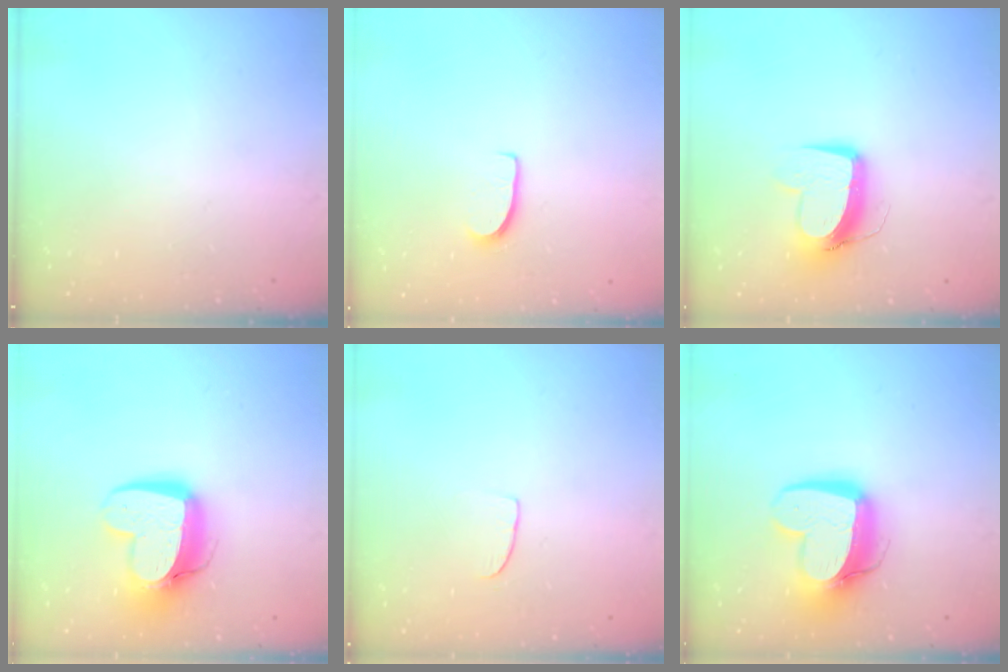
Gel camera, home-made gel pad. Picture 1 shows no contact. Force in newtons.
{"total": 5.8, "press": 5.7, "slide": 0.5}
{"total": 11.4, "press": 11.3, "slide": 1.5}
{"total": 15.5, "press": 15.5, "slide": 1.2}
{"total": 5.4, "press": 5.3, "slide": 0.4}
{"total": 15.2, "press": 15.2, "slide": 1.4}